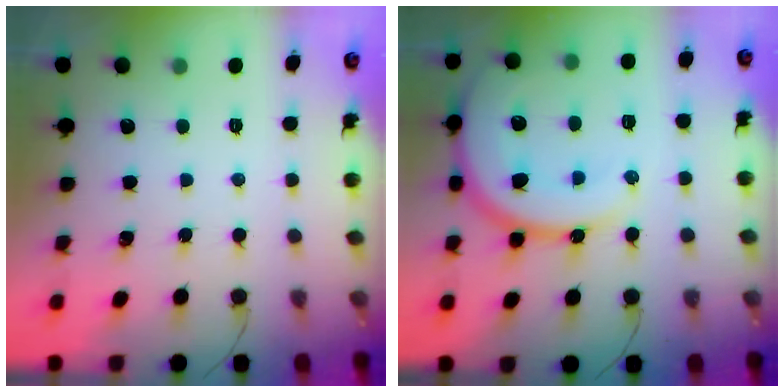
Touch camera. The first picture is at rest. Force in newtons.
{"total": 17.8, "press": 17.7, "slide": 1.8}